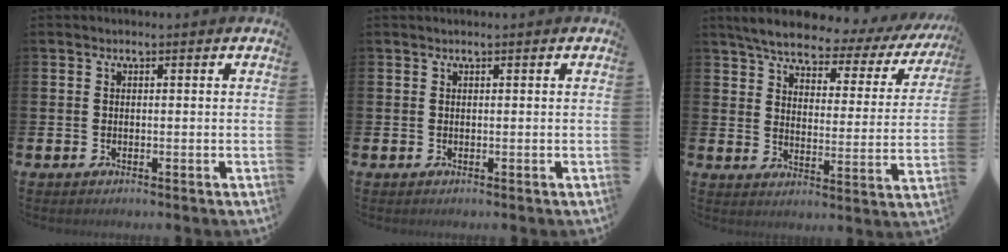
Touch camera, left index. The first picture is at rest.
{"total": 0.0}
{"total": 5.6, "force": [4.9, 1.5, 2.5], "torque": [-0.070, -0.033, 0.075]}